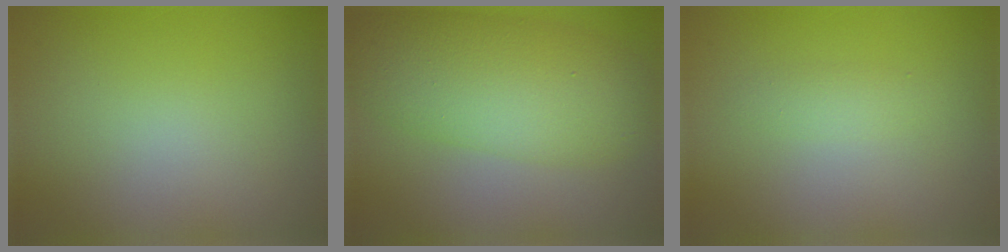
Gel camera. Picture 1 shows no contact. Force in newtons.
{"total": 8.3, "press": 8.2, "slide": 0.3}
{"total": 1.1, "press": 1.1, "slide": 0.1}